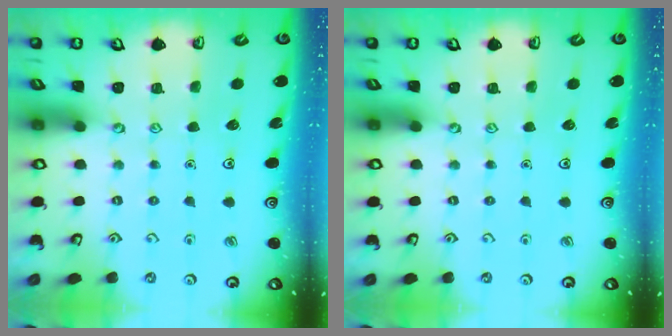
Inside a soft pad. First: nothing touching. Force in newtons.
{"total": 0.0}